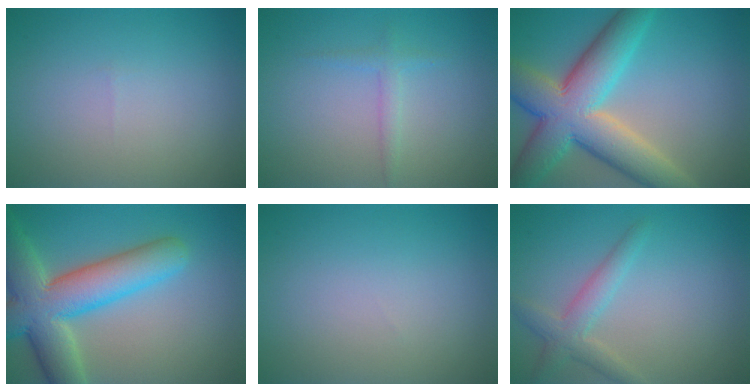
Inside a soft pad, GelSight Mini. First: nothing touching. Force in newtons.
{"total": 1.3, "press": 1.3, "slide": 0.1}
{"total": 10.8, "press": 10.8, "slide": 0.7}
{"total": 9.6, "press": 9.6, "slide": 0.7}
{"total": 0.0}
{"total": 2.8, "press": 2.8, "slide": 0.1}